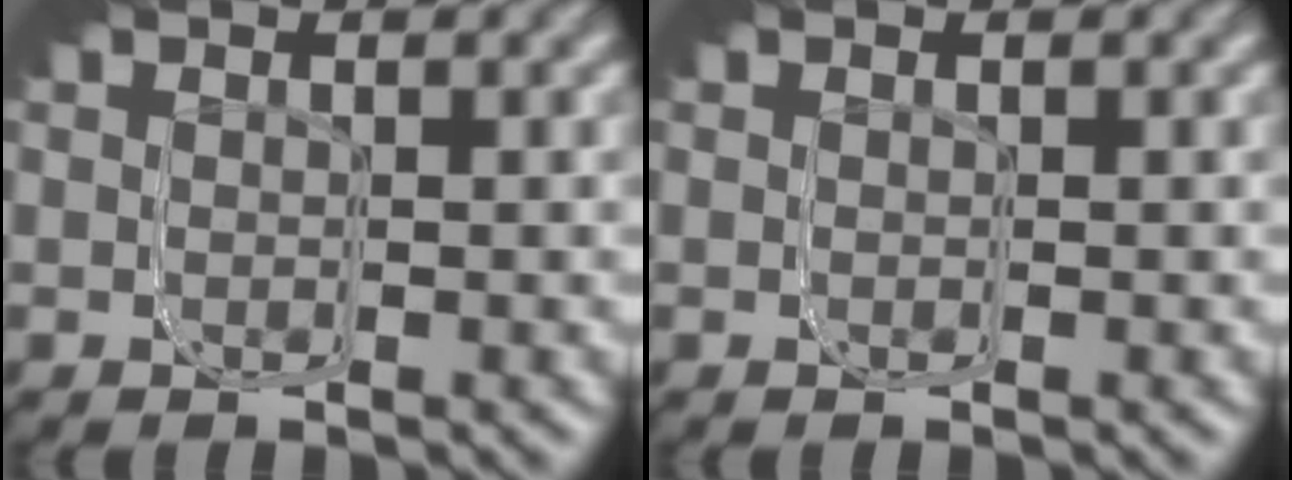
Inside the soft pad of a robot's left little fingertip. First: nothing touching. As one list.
[{"total": 0.0}]